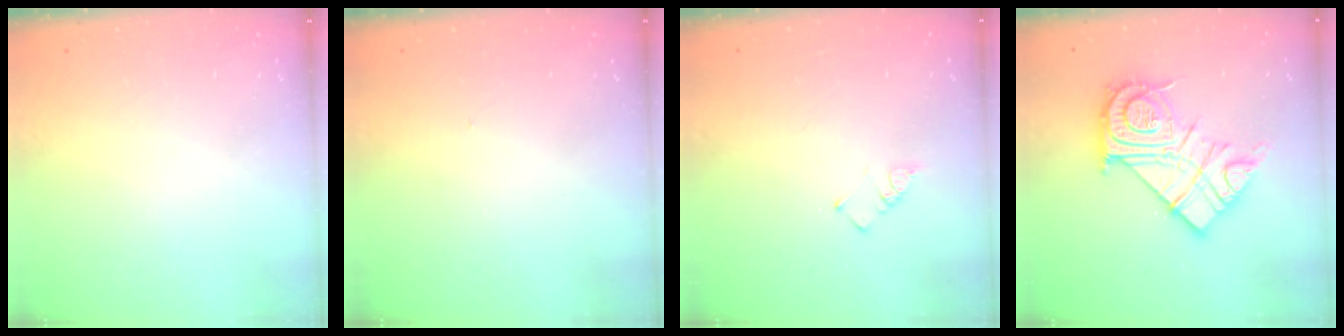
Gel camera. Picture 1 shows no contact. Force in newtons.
{"total": 3.2, "press": 3.2, "slide": 0.5}
{"total": 1.9, "press": 1.9, "slide": 0.3}
{"total": 20.9, "press": 20.8, "slide": 1.9}